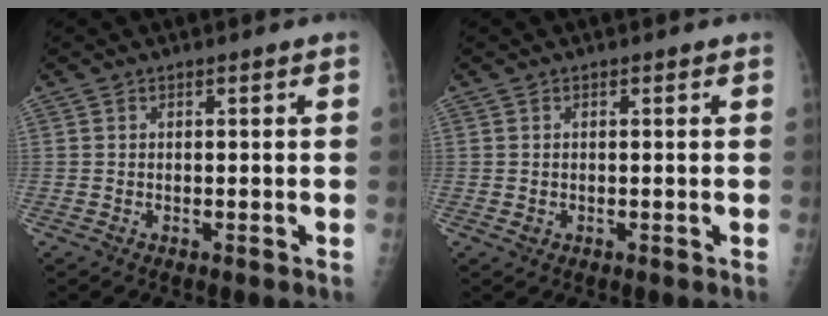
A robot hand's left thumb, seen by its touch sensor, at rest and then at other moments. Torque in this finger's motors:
{"motor_torque": [-0.09, 0.04, 0.01, 0.01, 0.00]}